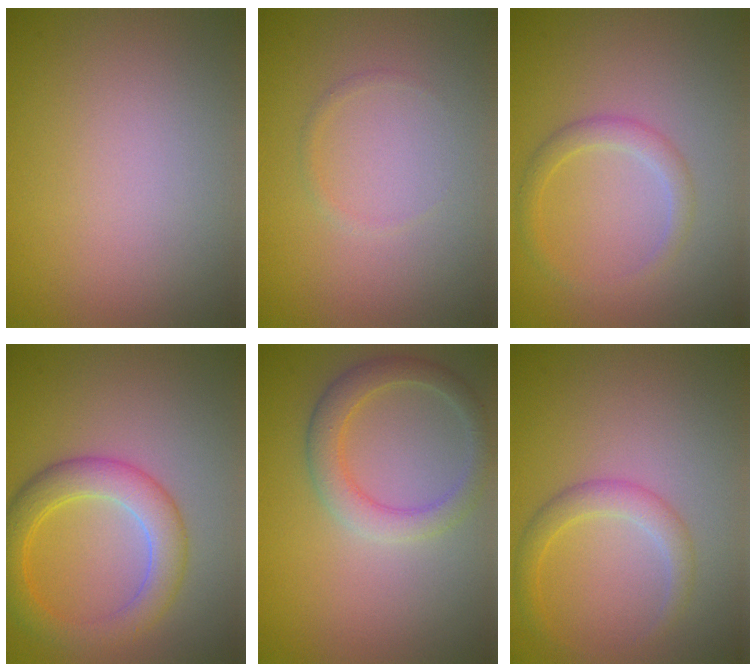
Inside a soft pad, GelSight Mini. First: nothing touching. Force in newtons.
{"total": 0.5, "press": 0.5, "slide": 0.0}
{"total": 1.8, "press": 1.8, "slide": 0.1}
{"total": 4.7, "press": 4.7, "slide": 0.2}
{"total": 3.2, "press": 3.2, "slide": 0.2}
{"total": 2.2, "press": 2.2, "slide": 0.0}